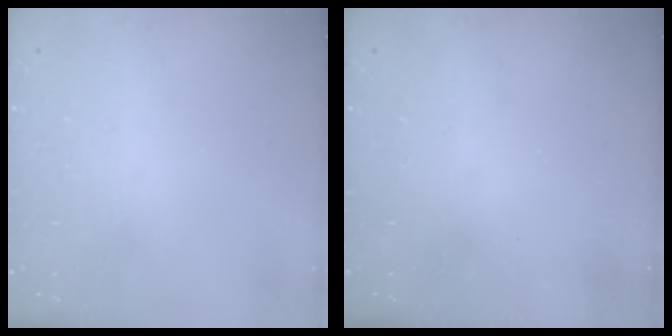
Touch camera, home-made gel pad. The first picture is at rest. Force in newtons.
{"total": 2.3, "press": 2.2, "slide": 0.8}